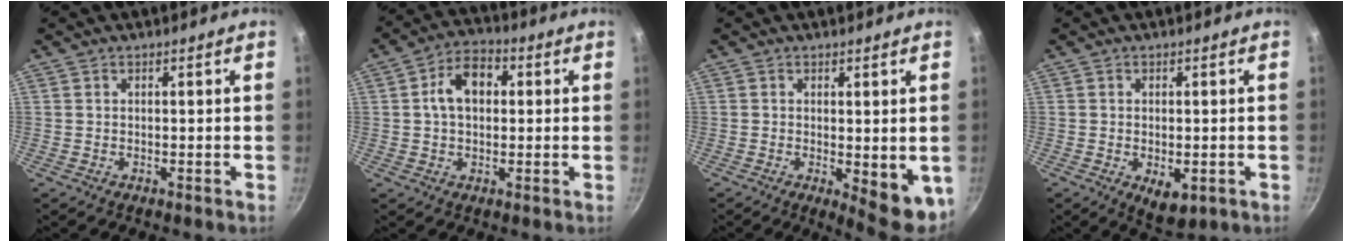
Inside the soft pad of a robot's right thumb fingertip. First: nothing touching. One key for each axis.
{"total": 8.6, "fx": 1.3, "fy": 6.0, "fz": 6.1, "tx": -0.075, "ty": 0.020, "tz": 0.009}
{"total": 7.9, "fx": -0.9, "fy": 3.0, "fz": 7.2, "tx": -0.078, "ty": -0.007, "tz": -0.004}
{"total": 5.6, "fx": -1.5, "fy": 3.1, "fz": 4.4, "tx": -0.053, "ty": -0.007, "tz": -0.012}